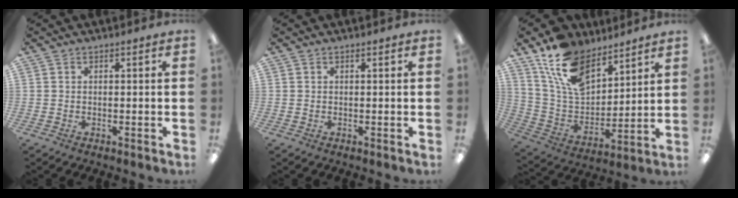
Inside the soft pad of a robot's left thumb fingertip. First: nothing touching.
{"total": 0.0}
{"total": 16.2, "force": [10.8, 8.6, 8.5], "torque": [-0.178, -0.040, 0.210]}